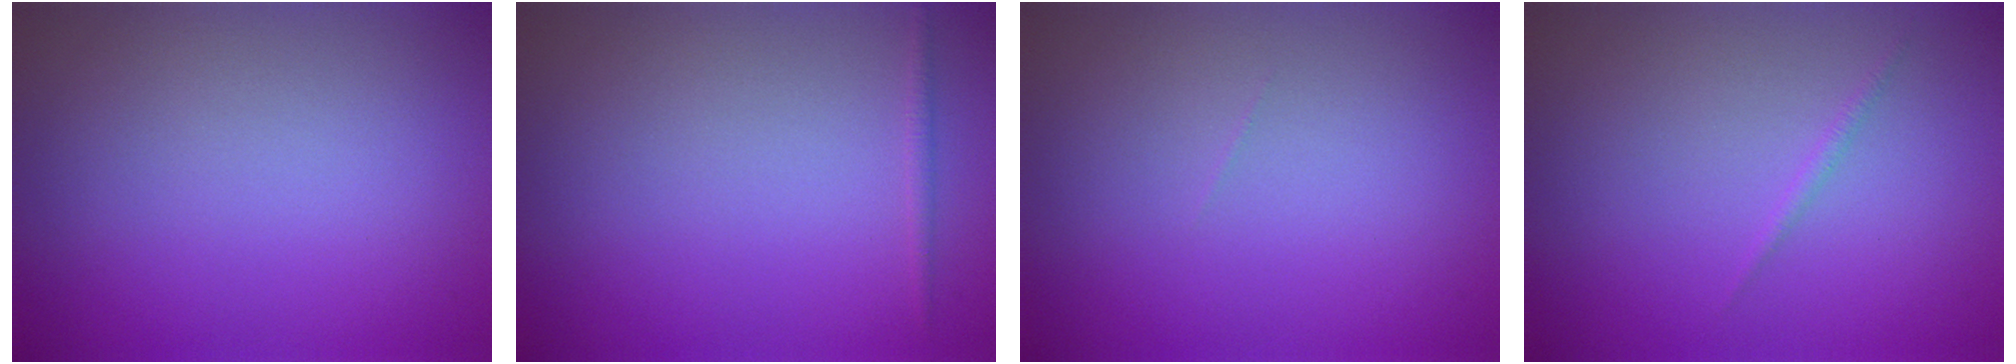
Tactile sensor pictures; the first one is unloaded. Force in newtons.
{"total": 0.5, "press": 0.5, "slide": 0.1}
{"total": 0.0}
{"total": 0.5, "press": 0.5, "slide": 0.0}